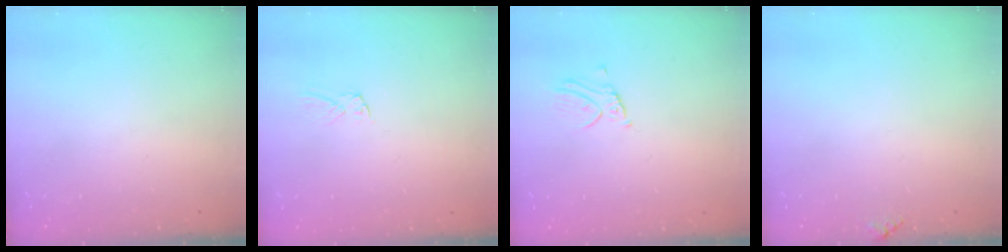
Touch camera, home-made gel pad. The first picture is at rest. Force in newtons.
{"total": 2.2, "press": 2.2, "slide": 0.1}
{"total": 3.5, "press": 3.5, "slide": 0.1}
{"total": 4.5, "press": 4.5, "slide": 0.4}